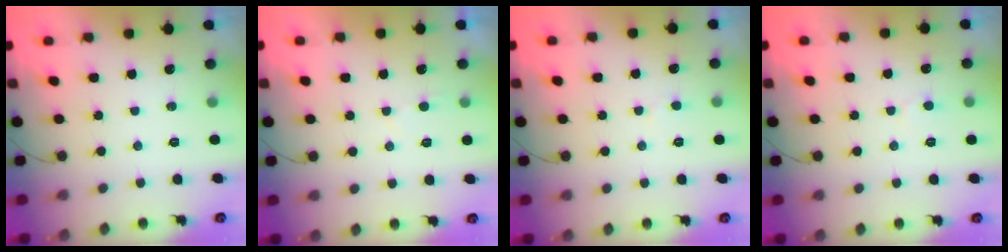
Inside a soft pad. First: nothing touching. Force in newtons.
{"total": 1.7, "press": 1.6, "slide": 0.2}
{"total": 2.7, "press": 2.7, "slide": 0.2}
{"total": 4.1, "press": 4.1, "slide": 0.3}